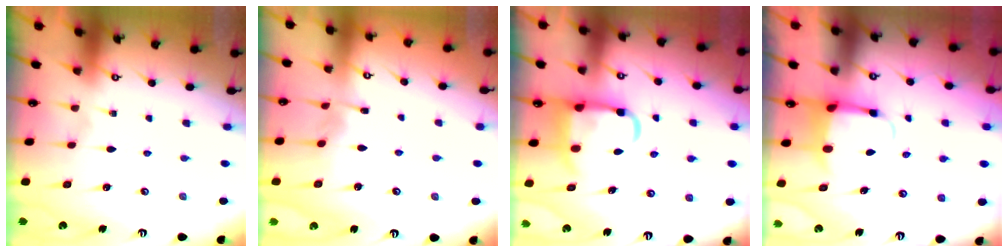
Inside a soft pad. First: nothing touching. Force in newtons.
{"total": 4.1, "press": 4.1, "slide": 0.4}
{"total": 9.8, "press": 9.7, "slide": 1.4}
{"total": 3.9, "press": 3.7, "slide": 1.0}